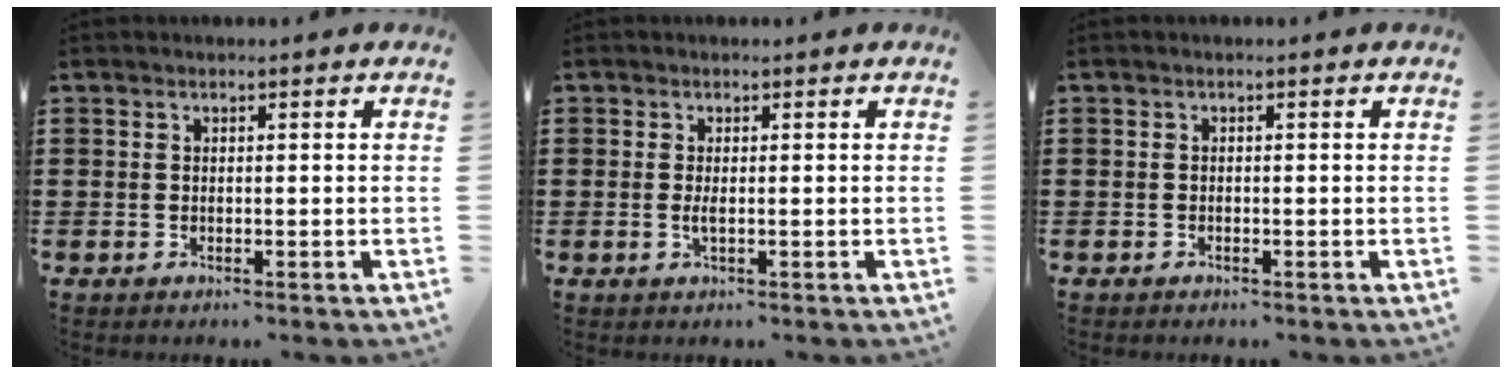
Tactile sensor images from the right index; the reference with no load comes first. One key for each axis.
{"total": 1.2, "fx": -0.1, "fy": 0.1, "fz": 1.2, "tx": -0.024, "ty": -0.006, "tz": -0.001}
{"total": 0.5, "fx": -0.5, "fy": 0.0, "fz": 0.1, "tx": -0.004, "ty": -0.002, "tz": -0.010}